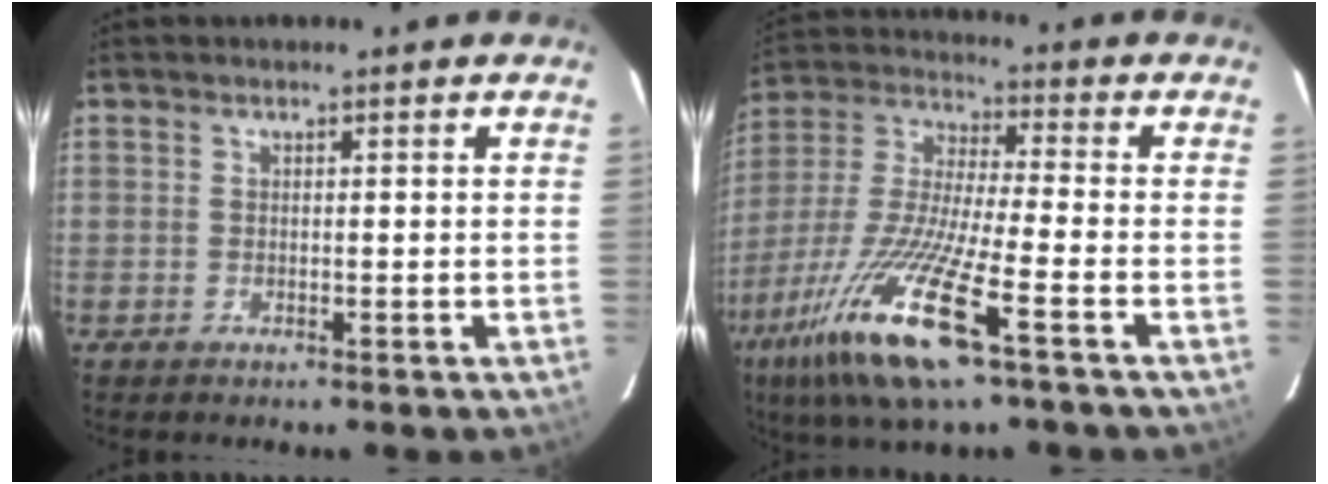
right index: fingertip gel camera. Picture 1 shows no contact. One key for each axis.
{"total": 19.2, "fx": -9.9, "fy": 2.7, "fz": 16.2, "tx": -0.343, "ty": -0.039, "tz": -0.197}